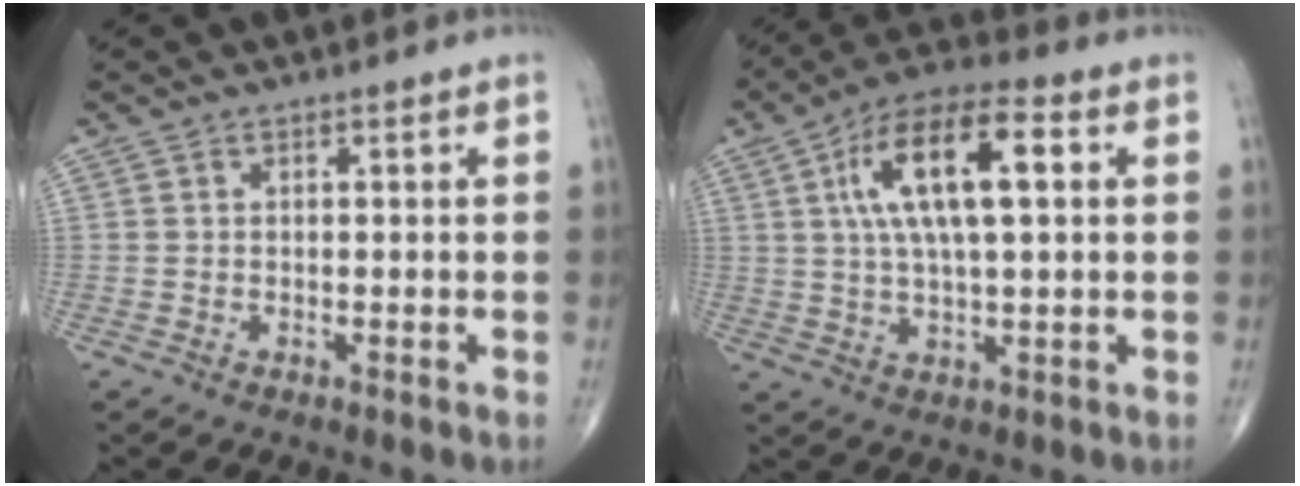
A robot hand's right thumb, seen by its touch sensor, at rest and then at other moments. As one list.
[{"total": 15.3, "force": [3.8, 5.7, 13.7], "torque": [-0.246, 0.017, 0.060]}]